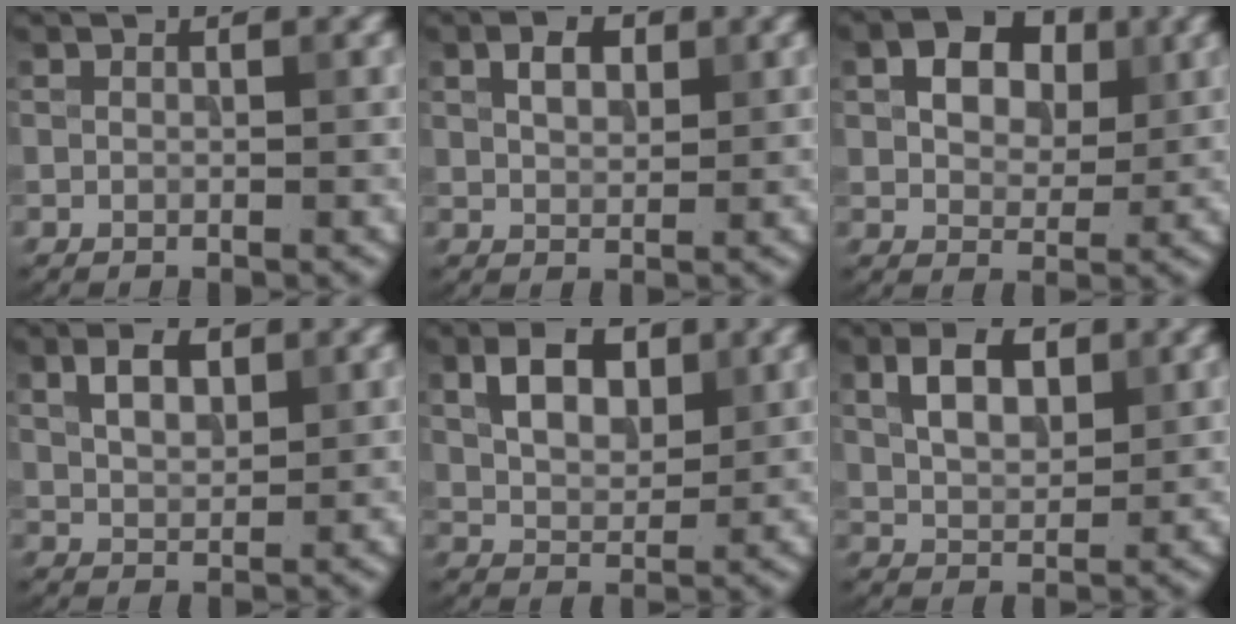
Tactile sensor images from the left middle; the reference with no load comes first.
{"total": 2.4, "force": [1.0, 1.4, 1.7], "torque": [-0.033, 0.005, 0.020]}
{"total": 4.9, "force": [1.6, 3.4, 3.2], "torque": [-0.054, 0.005, 0.020]}
{"total": 3.2, "force": [1.4, 1.7, 2.2], "torque": [-0.045, 0.004, 0.028]}
{"total": 4.9, "force": [1.9, 2.9, 3.5], "torque": [-0.063, 0.005, 0.032]}
{"total": 4.4, "force": [1.7, 2.5, 3.2], "torque": [-0.061, 0.005, 0.031]}